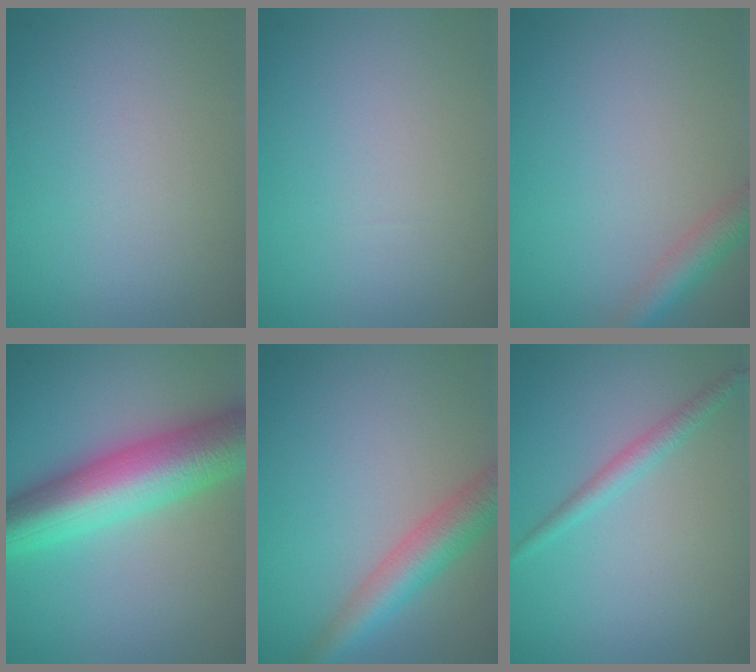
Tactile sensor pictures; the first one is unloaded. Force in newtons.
{"total": 0.0}
{"total": 2.9, "press": 2.9, "slide": 0.2}
{"total": 10.1, "press": 10.1, "slide": 0.2}
{"total": 4.6, "press": 4.6, "slide": 0.1}
{"total": 1.7, "press": 1.7, "slide": 0.0}